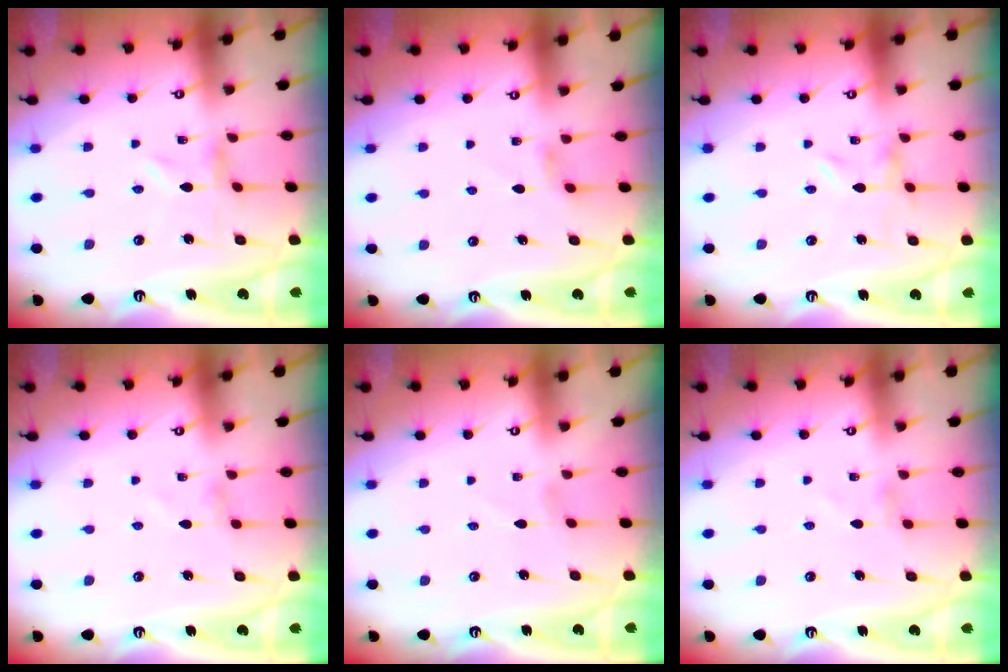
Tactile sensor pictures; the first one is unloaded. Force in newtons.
{"total": 2.5, "press": 2.4, "slide": 0.4}
{"total": 0.0}
{"total": 0.0}
{"total": 1.2, "press": 1.2, "slide": 0.1}
{"total": 0.0}